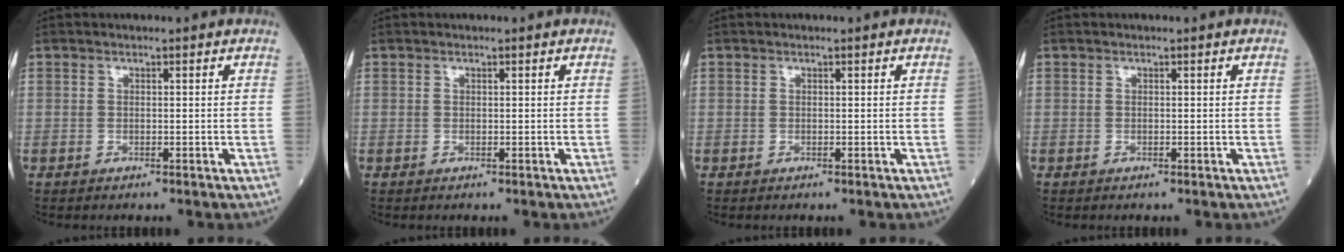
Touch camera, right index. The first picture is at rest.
{"total": 0.0}
{"total": 0.0}
{"total": 0.0}